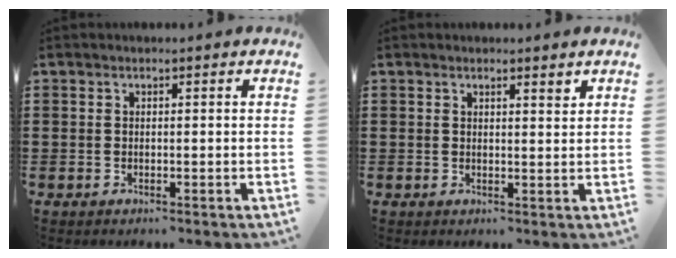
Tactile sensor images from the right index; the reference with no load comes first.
{"total": 1.5, "force": [1.3, 0.2, 0.8], "torque": [-0.016, 0.002, 0.024]}